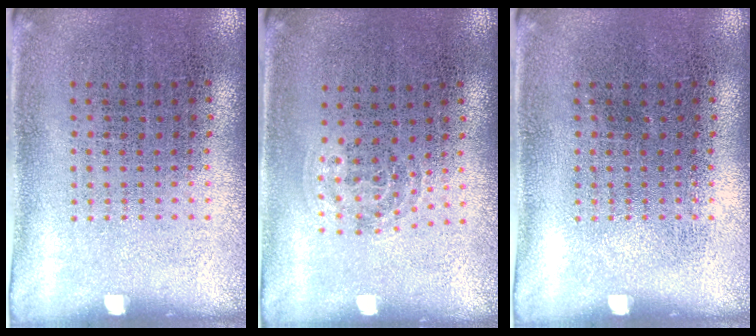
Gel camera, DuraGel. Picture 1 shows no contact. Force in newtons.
{"total": 1.0, "press": 0.6, "slide": 0.8}
{"total": 0.0}